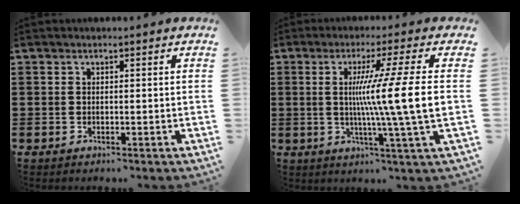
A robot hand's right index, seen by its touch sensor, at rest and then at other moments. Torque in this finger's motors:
{"motor_torque": [2.14, 0.00, 1.05, 0.21]}